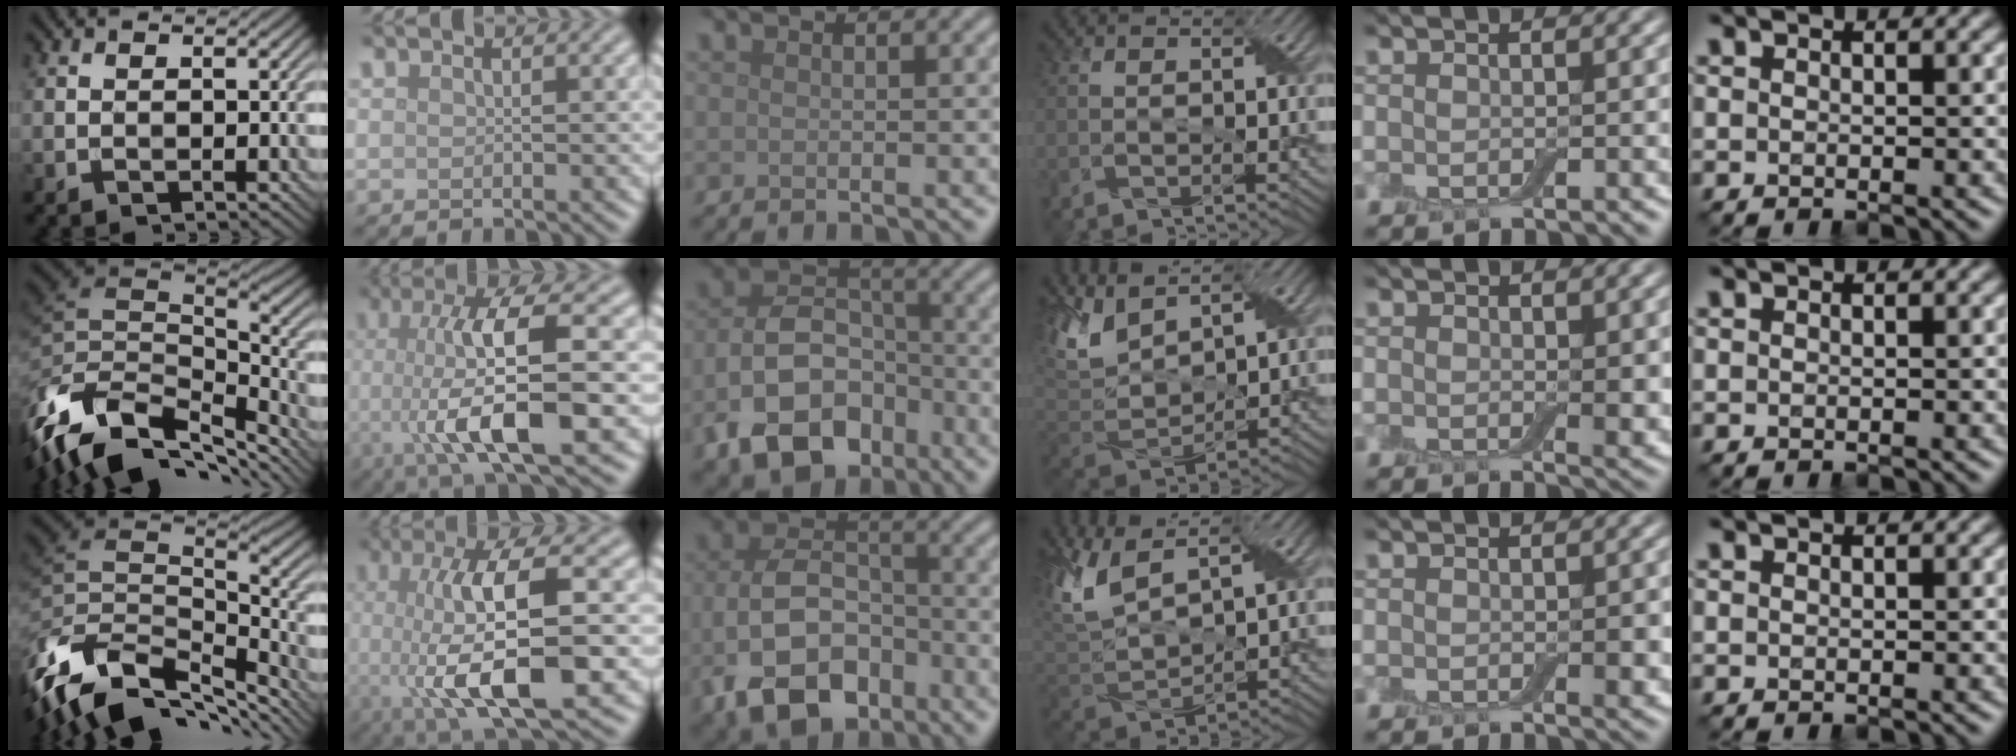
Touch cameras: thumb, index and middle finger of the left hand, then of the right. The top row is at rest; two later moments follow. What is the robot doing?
{"motion": "wrap", "object": "adhesive wrap"}